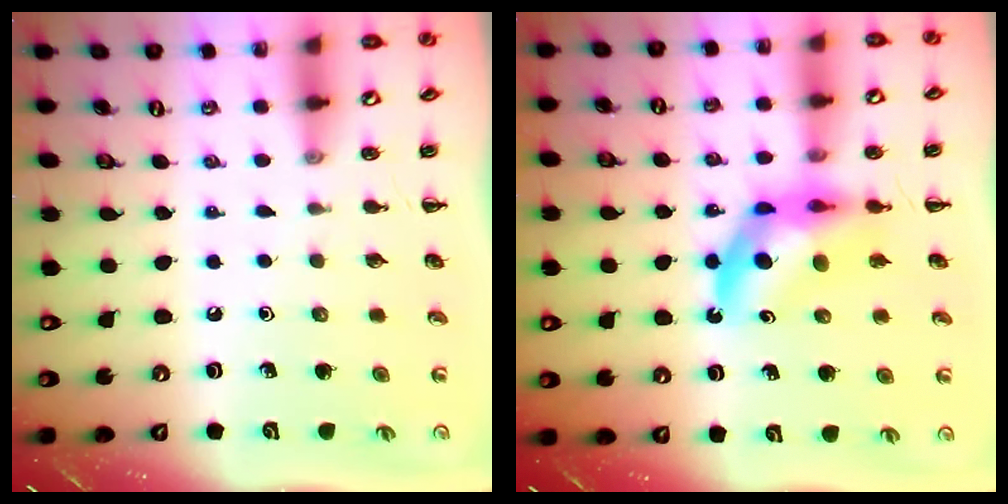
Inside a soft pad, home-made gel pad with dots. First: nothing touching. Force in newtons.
{"total": 9.3, "press": 8.7, "slide": 3.2}